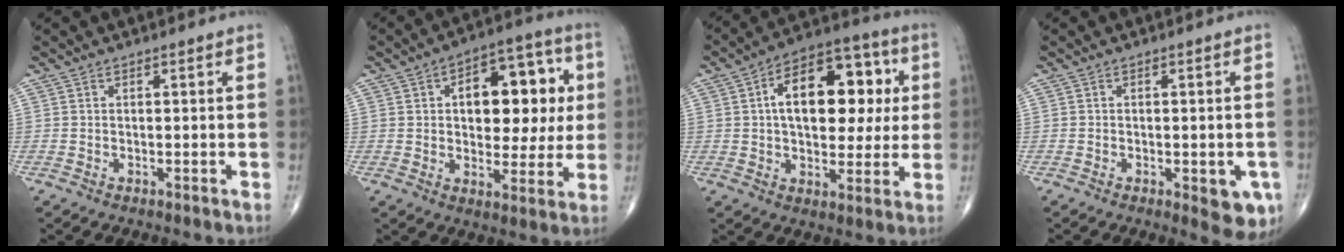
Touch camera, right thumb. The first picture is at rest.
{"total": 16.6, "force": [3.0, 9.5, 13.3], "torque": [-0.135, 0.015, 0.042]}
{"total": 18.8, "force": [3.4, 10.8, 15.0], "torque": [-0.187, 0.021, 0.047]}
{"total": 6.2, "force": [-2.1, 2.6, 5.3], "torque": [-0.041, -0.004, -0.019]}